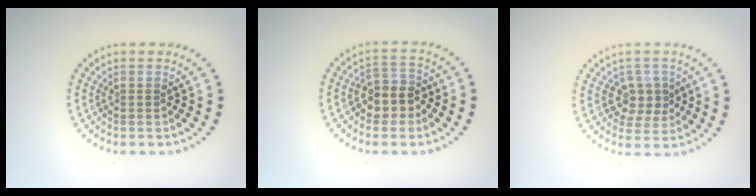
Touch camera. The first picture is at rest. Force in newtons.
{"total": 2.9, "press": 2.6, "slide": 1.3}
{"total": 2.9, "press": 2.7, "slide": 1.0}